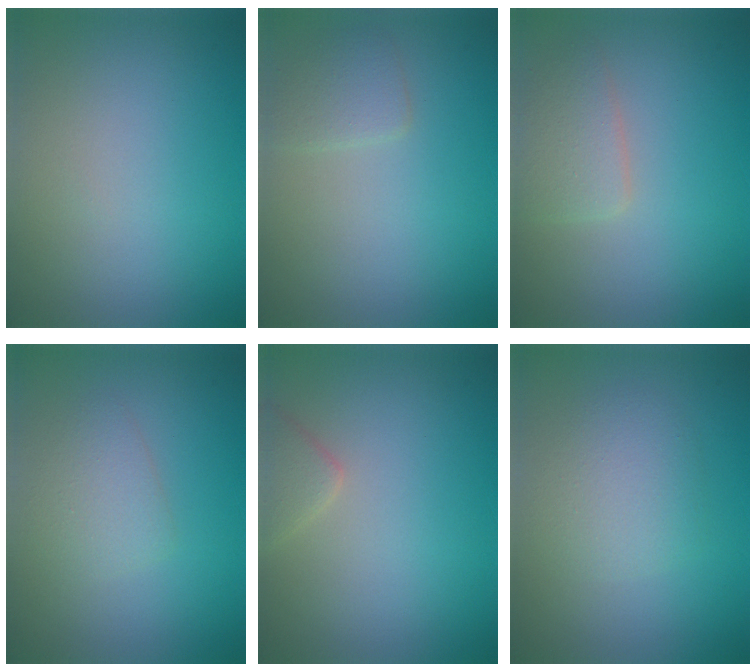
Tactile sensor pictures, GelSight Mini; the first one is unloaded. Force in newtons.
{"total": 1.8, "press": 1.8, "slide": 0.0}
{"total": 2.4, "press": 2.4, "slide": 0.1}
{"total": 2.1, "press": 2.1, "slide": 0.1}
{"total": 1.6, "press": 1.6, "slide": 0.1}
{"total": 2.8, "press": 2.8, "slide": 0.2}